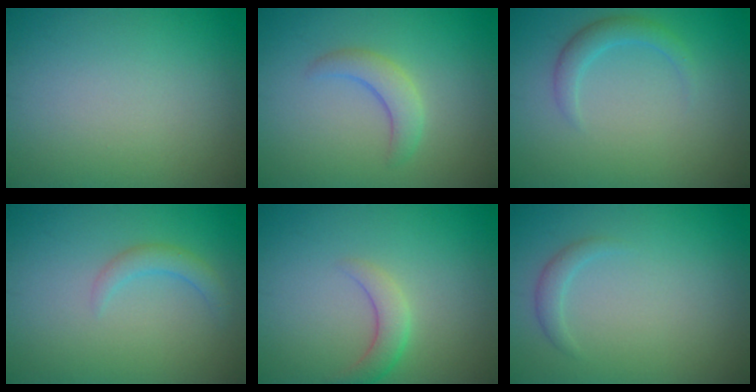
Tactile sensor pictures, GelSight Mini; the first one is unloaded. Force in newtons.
{"total": 2.4, "press": 2.4, "slide": 0.3}
{"total": 2.0, "press": 2.0, "slide": 0.1}
{"total": 1.6, "press": 1.6, "slide": 0.2}
{"total": 2.3, "press": 2.2, "slide": 0.1}
{"total": 1.2, "press": 1.2, "slide": 0.0}